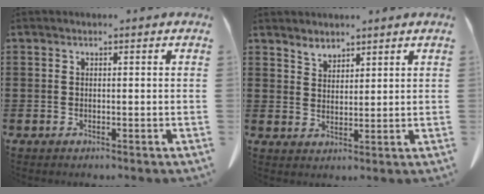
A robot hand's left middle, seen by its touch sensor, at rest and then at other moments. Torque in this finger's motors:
{"motor_torque": [0.21, 0.15, -0.02, 0.01]}